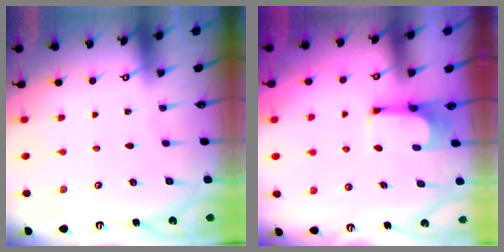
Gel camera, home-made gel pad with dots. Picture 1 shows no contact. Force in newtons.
{"total": 2.2, "press": 2.2, "slide": 0.3}